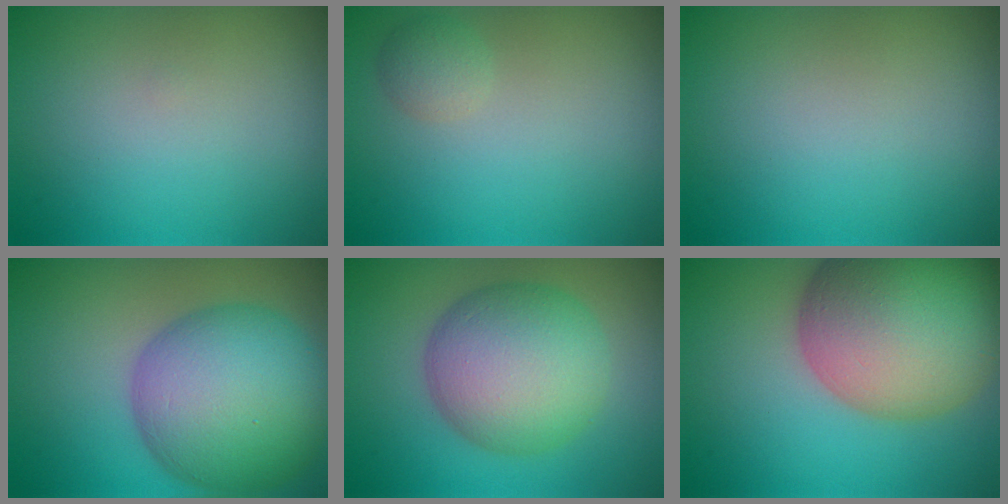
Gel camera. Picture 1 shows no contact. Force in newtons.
{"total": 1.5, "press": 1.5, "slide": 0.1}
{"total": 0.0}
{"total": 12.9, "press": 12.9, "slide": 0.3}
{"total": 9.2, "press": 9.2, "slide": 0.3}
{"total": 14.9, "press": 14.9, "slide": 0.9}